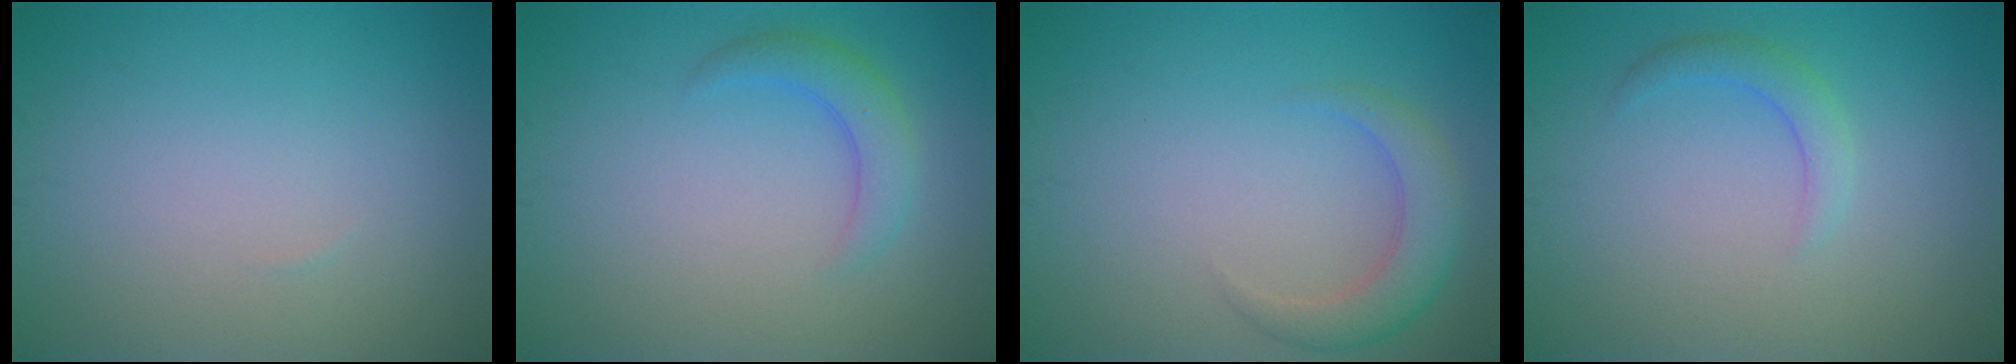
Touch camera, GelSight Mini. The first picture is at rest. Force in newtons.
{"total": 2.5, "press": 2.5, "slide": 0.2}
{"total": 3.0, "press": 3.0, "slide": 0.3}
{"total": 1.7, "press": 1.7, "slide": 0.1}